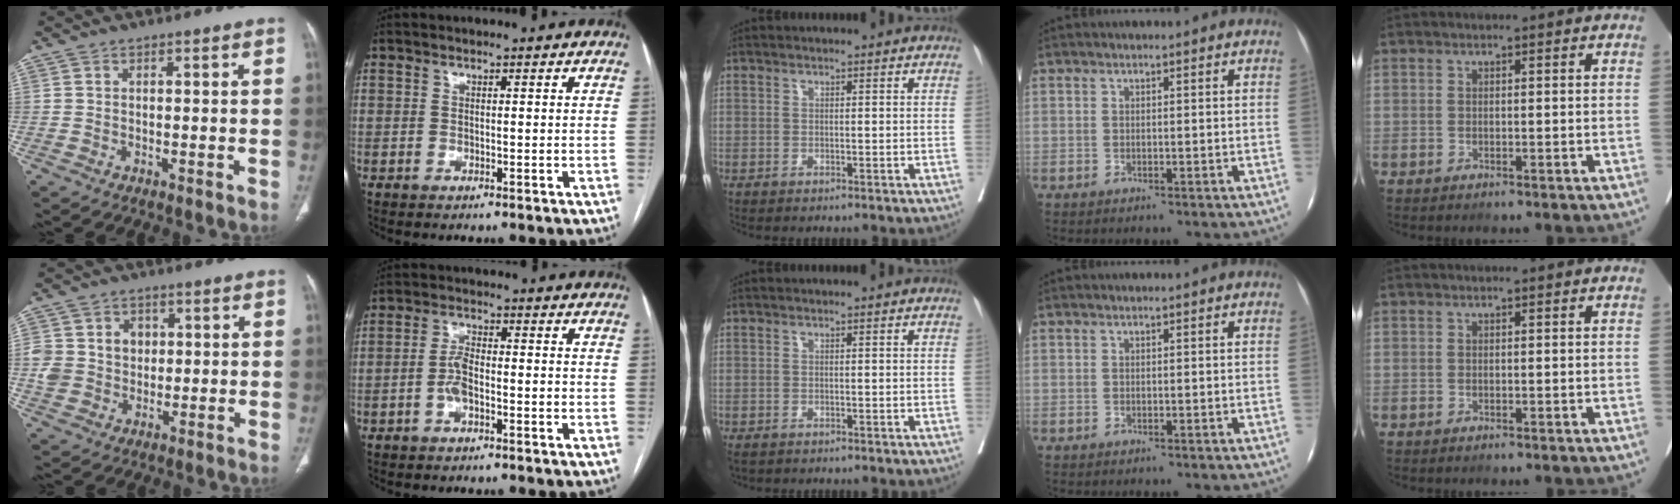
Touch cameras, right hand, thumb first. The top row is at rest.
{"thumb": {"total": 9.5, "force": [1.1, 8.3, 4.5], "torque": [-0.056, 0.005, 0.027]}, "index": {"total": 3.5, "force": [-1.1, 1.3, 3.0], "torque": [-0.064, 0.010, -0.022]}, "middle": {"total": 1.3, "force": [-0.9, 0.8, 0.4], "torque": [-0.010, -0.001, -0.012]}}